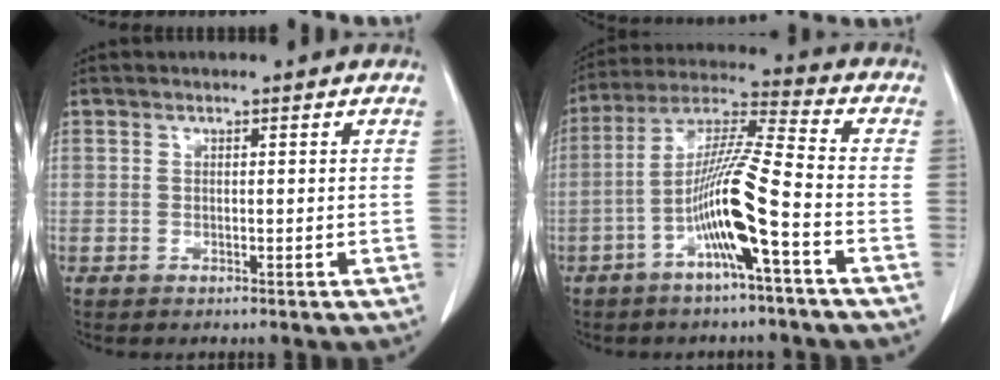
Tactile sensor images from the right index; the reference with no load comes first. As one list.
[{"total": 12.0, "force": [-4.5, -0.4, 11.2], "torque": [-0.221, 0.010, -0.089]}]